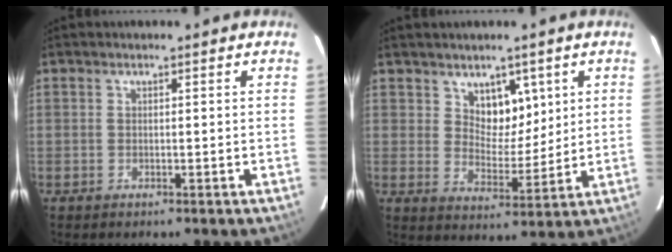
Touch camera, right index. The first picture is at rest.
{"total": 6.1, "force": [3.1, 3.7, 3.7], "torque": [-0.049, -0.003, 0.058]}